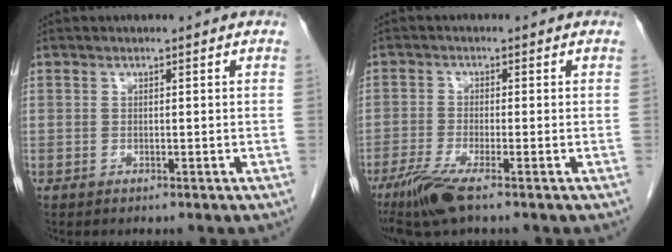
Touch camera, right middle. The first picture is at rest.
{"total": 5.7, "force": [-3.8, 0.2, 4.2], "torque": [-0.086, -0.018, -0.075]}